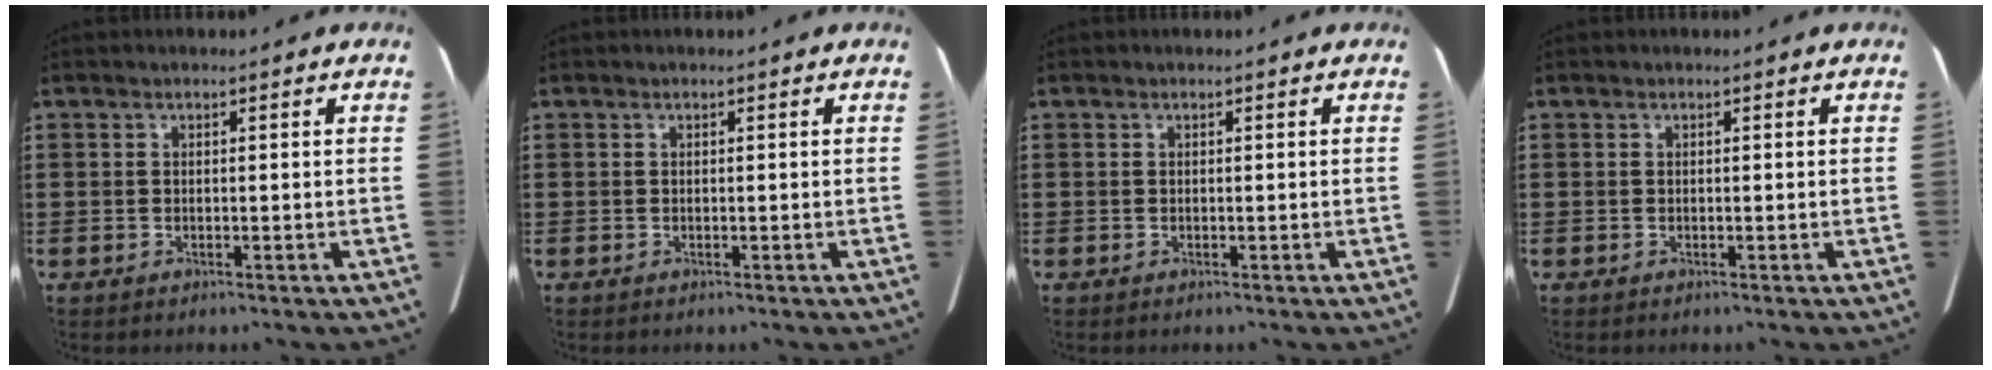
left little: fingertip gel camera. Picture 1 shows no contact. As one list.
[{"total": 0.0}, {"total": 0.0}, {"total": 0.0}]